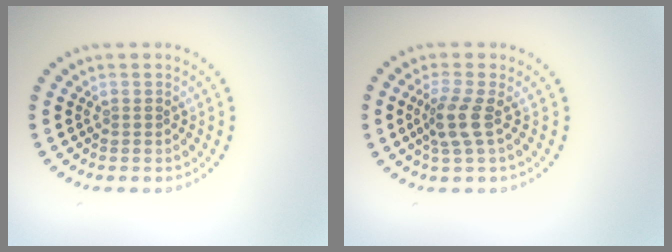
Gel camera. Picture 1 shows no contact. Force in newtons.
{"total": 2.6, "press": 2.0, "slide": 1.6}